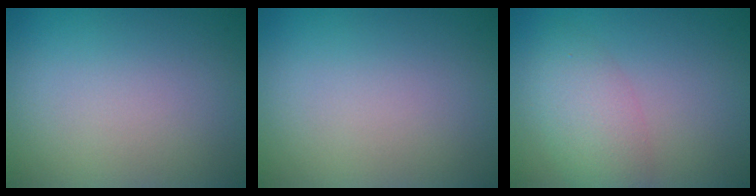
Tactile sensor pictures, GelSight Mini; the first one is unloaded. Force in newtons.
{"total": 0.0}
{"total": 3.7, "press": 3.7, "slide": 0.2}